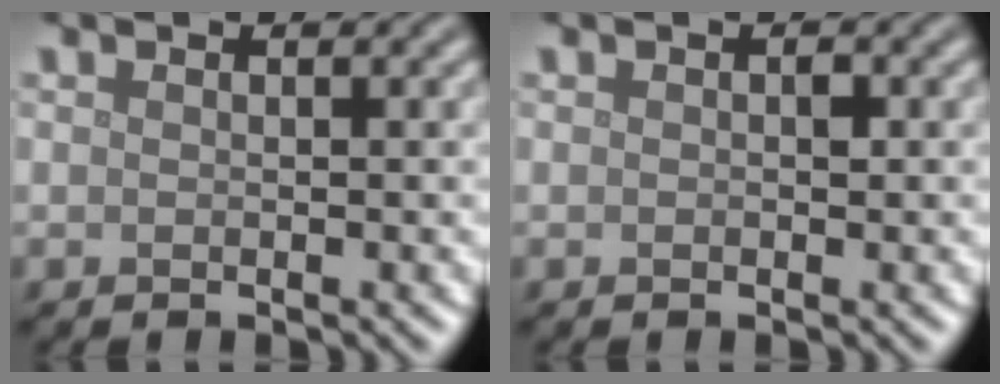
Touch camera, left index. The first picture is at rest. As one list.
[{"total": 0.6, "force": [0.1, 0.4, 0.5], "torque": [-0.006, 0.000, 0.000]}]